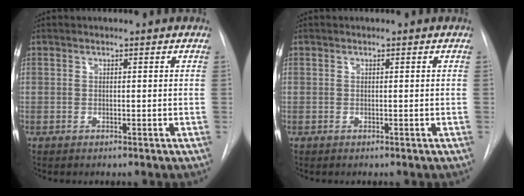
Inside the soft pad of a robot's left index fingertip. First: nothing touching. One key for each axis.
{"total": 0.0}